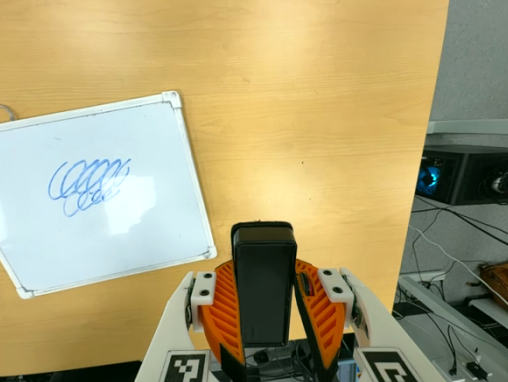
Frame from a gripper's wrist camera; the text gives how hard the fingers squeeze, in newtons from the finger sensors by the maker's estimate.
{"total": 8.6, "left": 6.9, "right": 10.2}